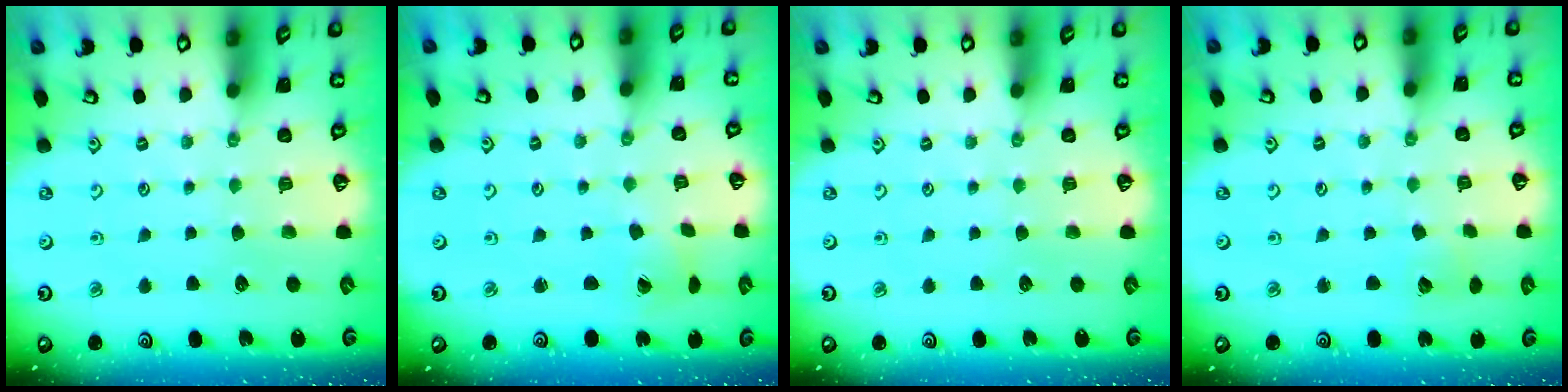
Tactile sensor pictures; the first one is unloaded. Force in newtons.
{"total": 1.0, "press": 1.0, "slide": 0.1}
{"total": 0.0}
{"total": 5.2, "press": 5.1, "slide": 0.4}